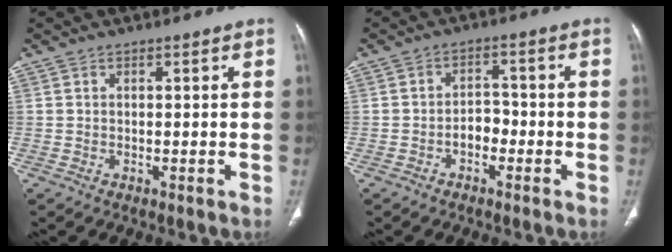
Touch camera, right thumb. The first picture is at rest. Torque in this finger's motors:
{"motor_torque": [0.43, 0.49, 0.65, -0.22, -0.02]}